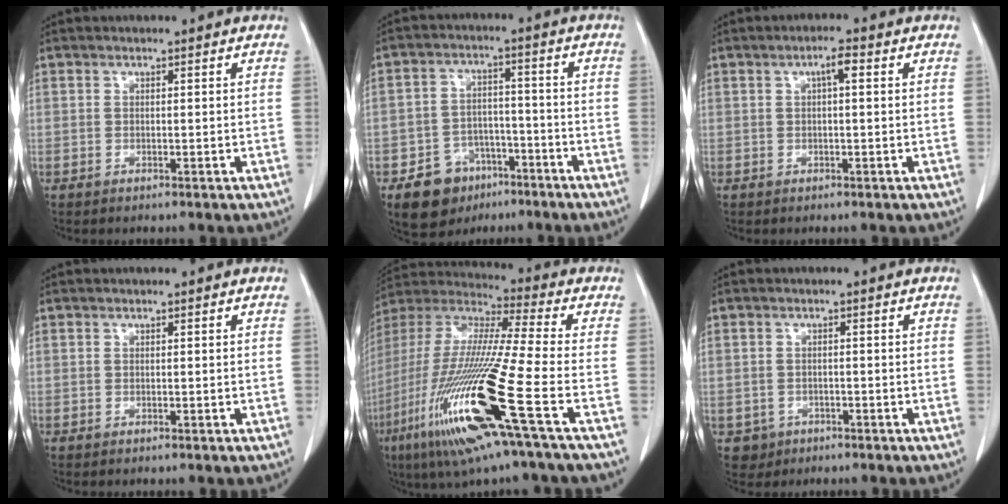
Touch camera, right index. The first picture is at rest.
{"total": 8.3, "force": [-4.9, 6.3, 2.4], "torque": [-0.041, 0.016, -0.073]}
{"total": 2.6, "force": [0.8, 0.5, 2.4], "torque": [-0.041, 0.008, 0.012]}
{"total": 0.0}
{"total": 22.4, "force": [-8.8, 0.1, 20.5], "torque": [-0.446, -0.049, -0.178]}
{"total": 2.8, "force": [-1.1, 2.6, 0.1], "torque": [0.001, 0.008, -0.014]}